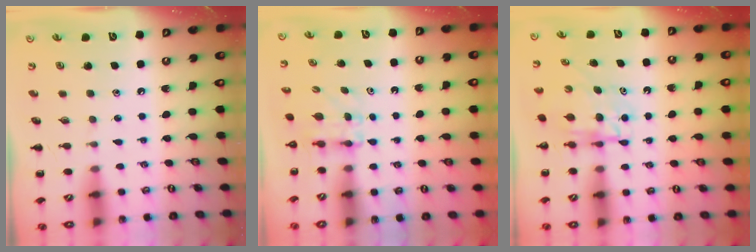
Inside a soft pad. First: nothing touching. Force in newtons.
{"total": 4.8, "press": 4.7, "slide": 0.3}
{"total": 5.0, "press": 5.0, "slide": 0.1}